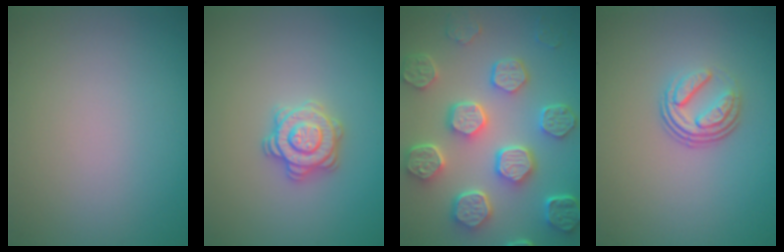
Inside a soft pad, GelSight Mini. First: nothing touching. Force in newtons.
{"total": 2.8, "press": 2.8, "slide": 0.2}
{"total": 8.5, "press": 6.6, "slide": 5.3}
{"total": 3.8, "press": 2.5, "slide": 2.8}